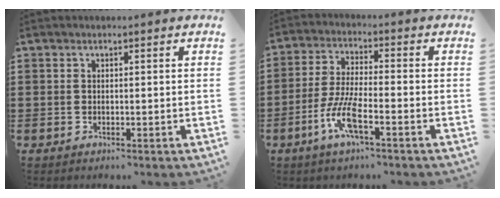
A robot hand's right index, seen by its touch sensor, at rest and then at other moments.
{"total": 7.4, "force": [-3.6, 1.5, 6.3], "torque": [-0.149, -0.014, -0.072]}